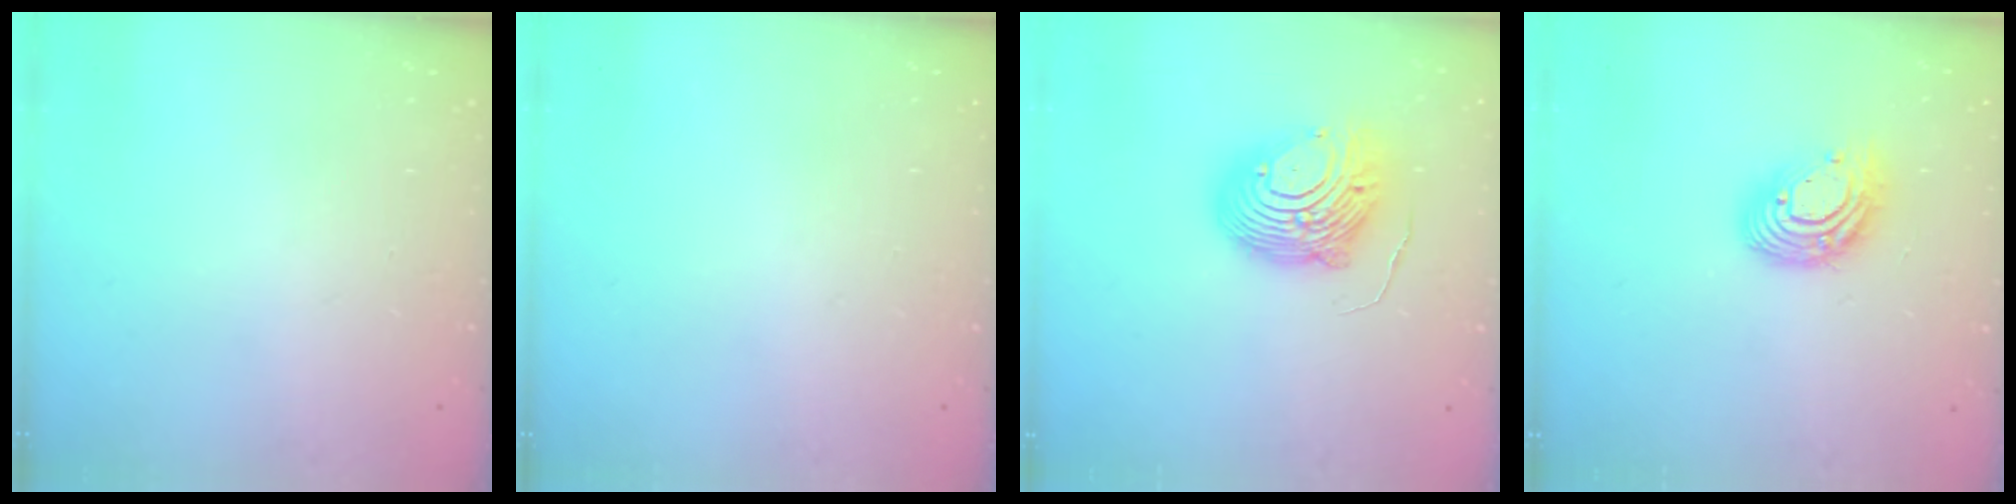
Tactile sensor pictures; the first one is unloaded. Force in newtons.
{"total": 0.0}
{"total": 12.3, "press": 12.2, "slide": 1.2}
{"total": 13.9, "press": 13.9, "slide": 1.2}